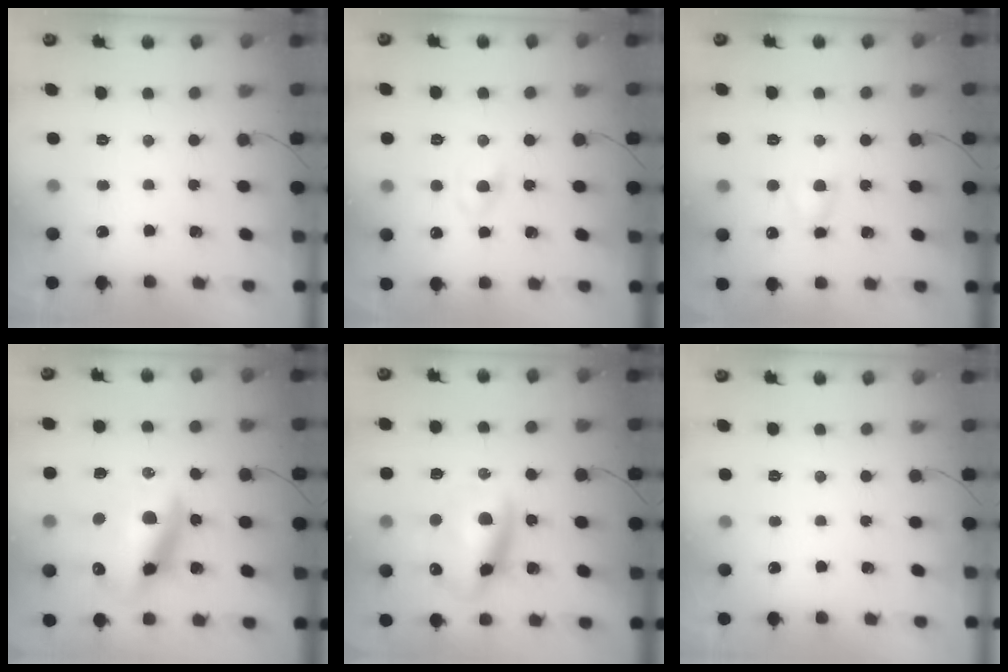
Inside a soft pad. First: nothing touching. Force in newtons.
{"total": 2.2, "press": 1.9, "slide": 1.1}
{"total": 4.3, "press": 4.1, "slide": 1.3}
{"total": 20.5, "press": 19.9, "slide": 5.3}
{"total": 13.9, "press": 13.4, "slide": 3.5}
{"total": 0.0}